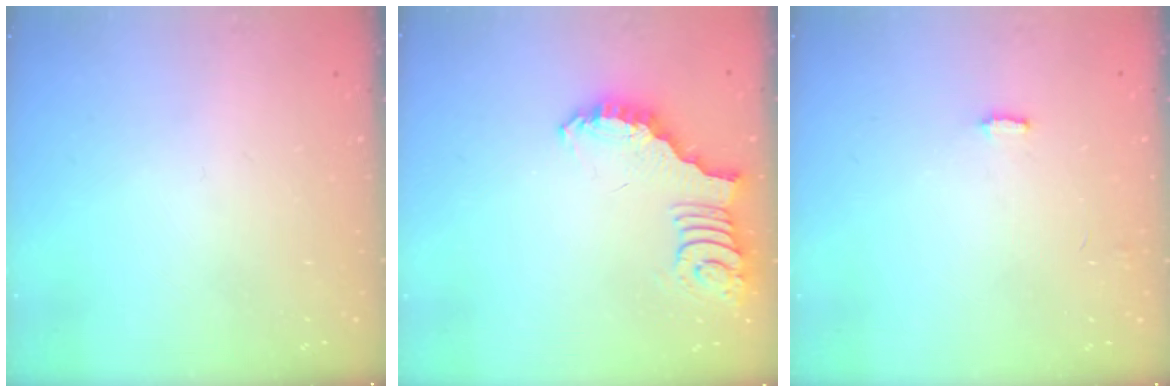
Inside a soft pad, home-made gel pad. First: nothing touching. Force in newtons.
{"total": 2.7, "press": 2.7, "slide": 0.5}
{"total": 4.2, "press": 4.2, "slide": 0.3}